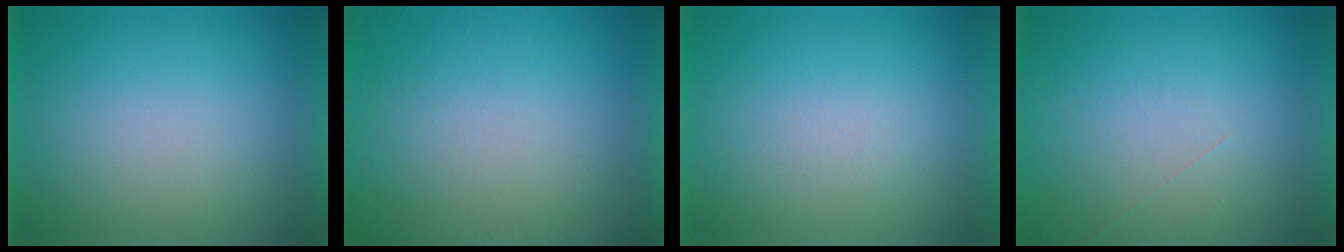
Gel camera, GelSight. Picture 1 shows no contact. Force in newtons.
{"total": 1.2}
{"total": 1.4}
{"total": 1.2}